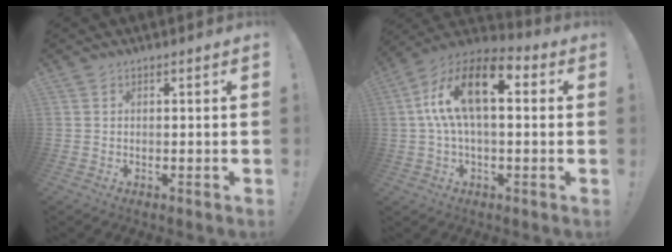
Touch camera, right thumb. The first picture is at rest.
{"total": 16.7, "force": [3.9, 7.9, 14.2], "torque": [-0.251, -0.004, 0.060]}